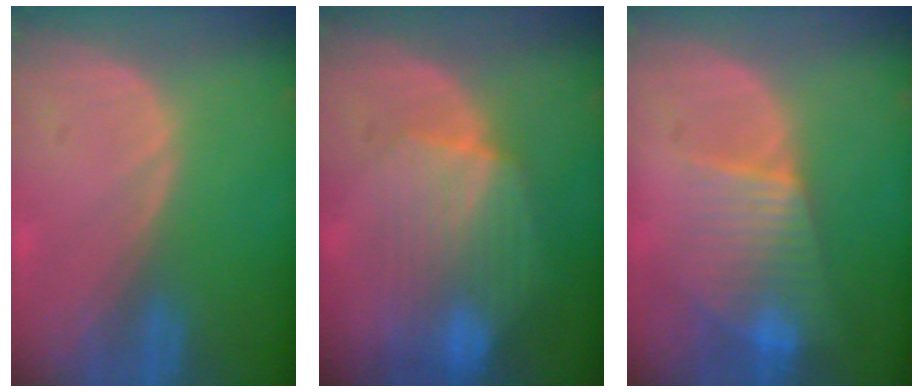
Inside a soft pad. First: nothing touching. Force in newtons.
{"total": 8.4, "press": 8.0, "slide": 2.3}
{"total": 7.5, "press": 7.0, "slide": 2.5}